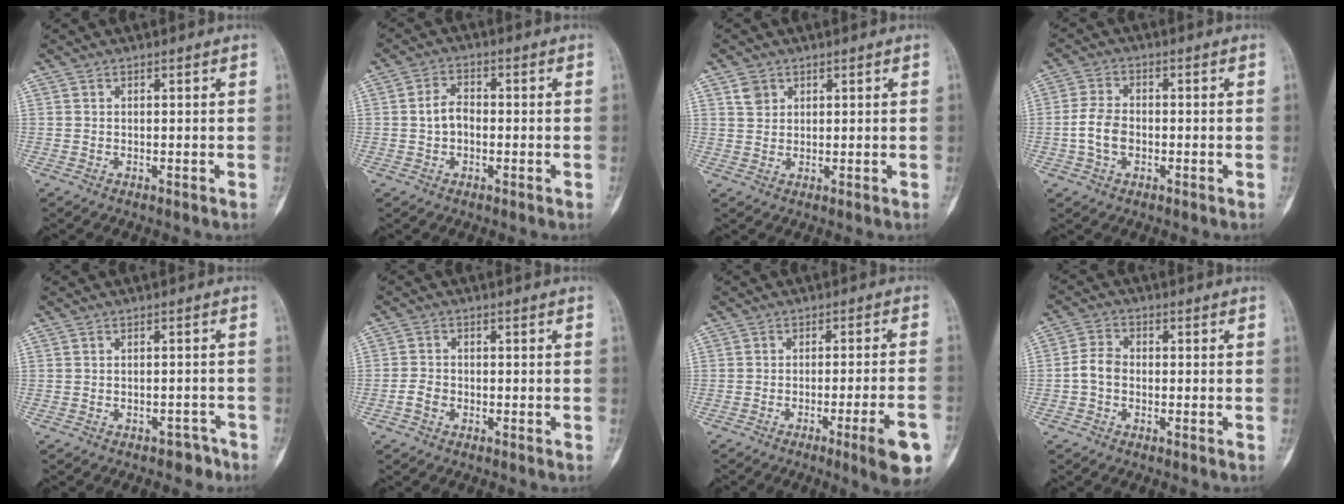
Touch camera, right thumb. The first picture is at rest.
{"total": 4.4, "force": [-0.4, 3.1, 3.1], "torque": [-0.049, 0.017, -0.014]}
{"total": 2.8, "force": [1.5, 2.2, 0.9], "torque": [-0.006, -0.005, 0.029]}
{"total": 5.9, "force": [-1.2, 3.9, 4.2], "torque": [-0.084, 0.015, -0.026]}
{"total": 3.2, "force": [-2.4, 1.9, 0.8], "torque": [-0.003, 0.025, -0.026]}
{"total": 2.7, "force": [-1.2, 1.9, 1.4], "torque": [-0.023, 0.010, -0.025]}
{"total": 9.7, "force": [-4.6, 0.6, 8.6], "torque": [-0.114, 0.010, -0.062]}
{"total": 4.2, "force": [-1.0, 3.1, 2.7], "torque": [-0.048, 0.014, -0.027]}